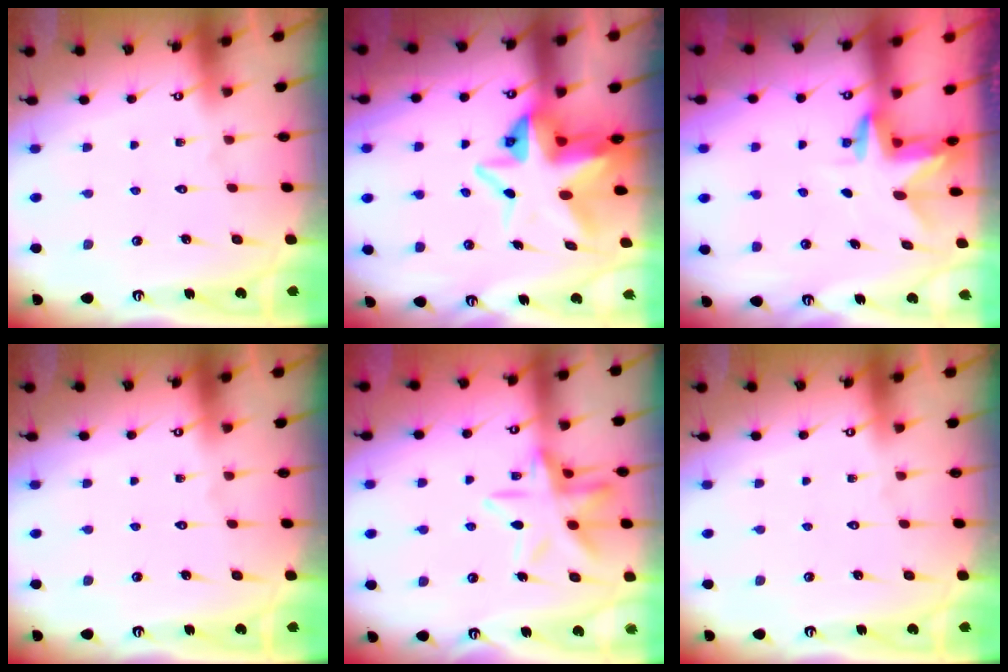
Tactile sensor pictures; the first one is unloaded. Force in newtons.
{"total": 9.8, "press": 9.7, "slide": 1.0}
{"total": 2.7, "press": 2.7, "slide": 0.1}
{"total": 0.0}
{"total": 13.3, "press": 13.3, "slide": 1.2}
{"total": 0.0}